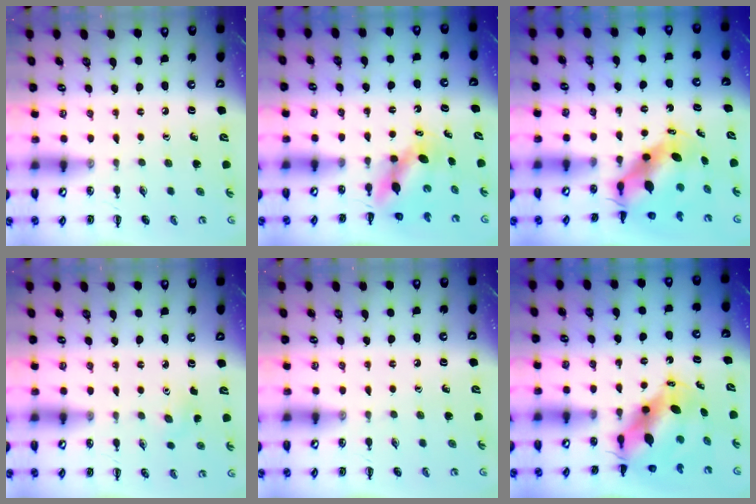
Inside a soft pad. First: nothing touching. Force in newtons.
{"total": 6.9, "press": 6.9, "slide": 0.4}
{"total": 6.9, "press": 6.7, "slide": 1.6}
{"total": 2.9, "press": 2.8, "slide": 0.8}
{"total": 0.0}
{"total": 7.2, "press": 7.0, "slide": 1.6}